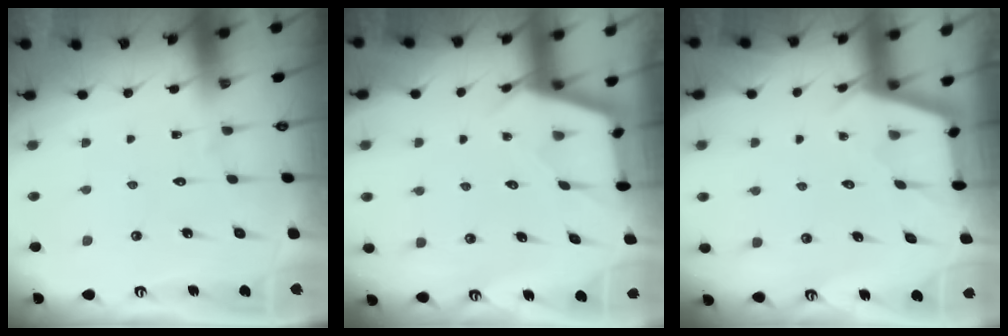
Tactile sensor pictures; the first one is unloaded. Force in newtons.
{"total": 2.9, "press": 2.9, "slide": 0.4}
{"total": 2.6, "press": 2.6, "slide": 0.3}